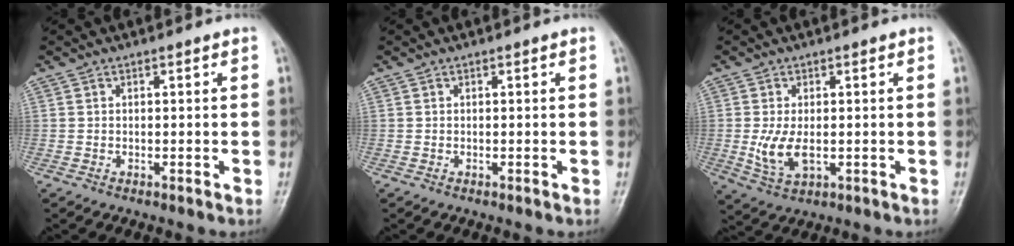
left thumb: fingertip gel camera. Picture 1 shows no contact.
{"total": 0.0}
{"total": 6.2, "force": [-0.4, 3.4, 5.1], "torque": [-0.103, -0.014, 0.000]}